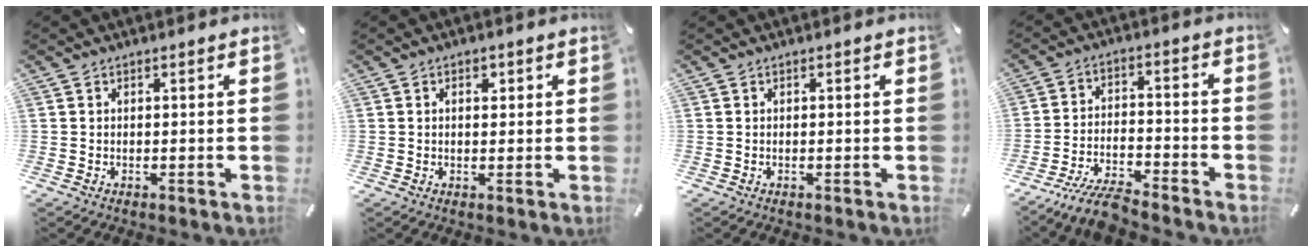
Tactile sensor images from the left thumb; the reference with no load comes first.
{"total": 2.1, "force": [0.6, 1.4, 1.4], "torque": [-0.015, 0.002, 0.005]}
{"total": 0.0}
{"total": 9.5, "force": [-8.3, 1.8, 4.1], "torque": [-0.075, 0.039, -0.160]}